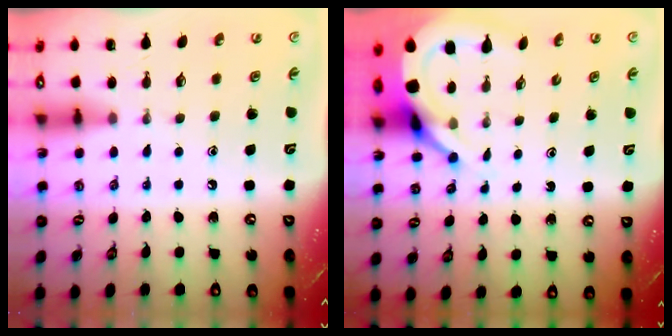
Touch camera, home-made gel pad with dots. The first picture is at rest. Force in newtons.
{"total": 6.5, "press": 6.5, "slide": 0.7}